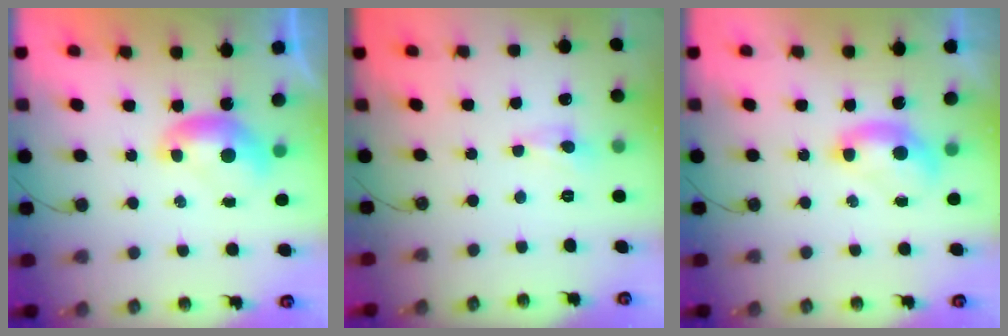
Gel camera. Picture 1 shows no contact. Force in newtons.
{"total": 1.4, "press": 1.2, "slide": 0.6}
{"total": 2.5, "press": 2.3, "slide": 0.9}